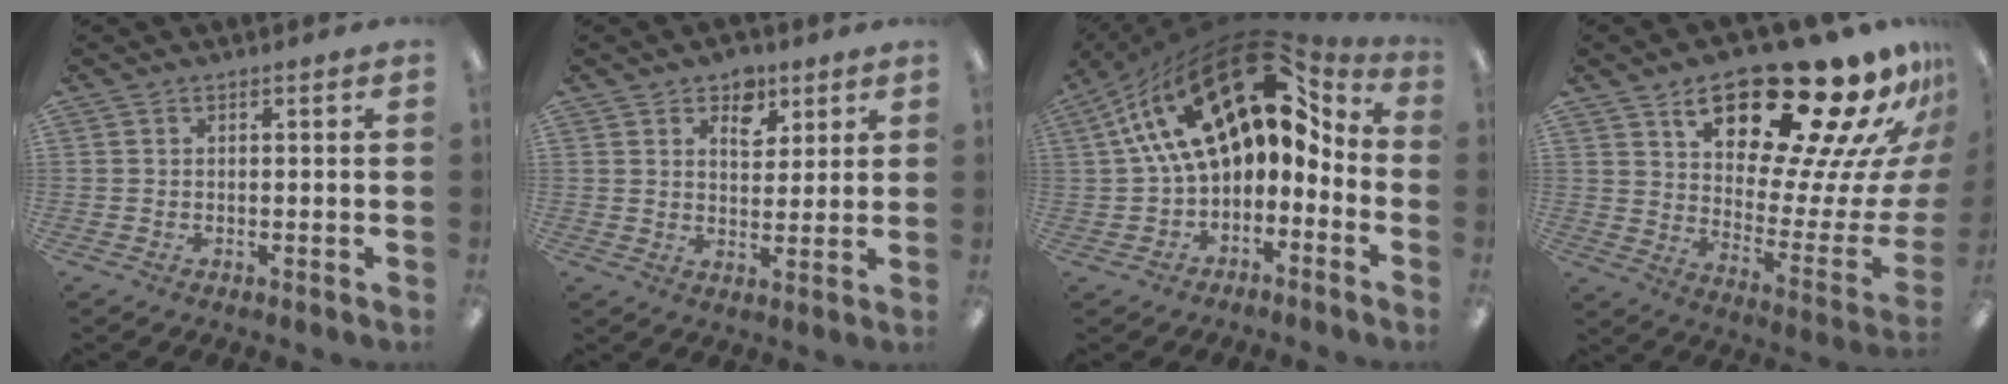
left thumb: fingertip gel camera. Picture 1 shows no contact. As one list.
[{"total": 6.7, "force": [4.3, 4.2, 3.0], "torque": [-0.025, -0.017, 0.071]}, {"total": 23.5, "force": [10.3, 12.2, 17.2], "torque": [-0.311, -0.052, 0.180]}, {"total": 27.7, "force": [18.6, 9.4, 18.3], "torque": [-0.254, -0.132, 0.303]}]